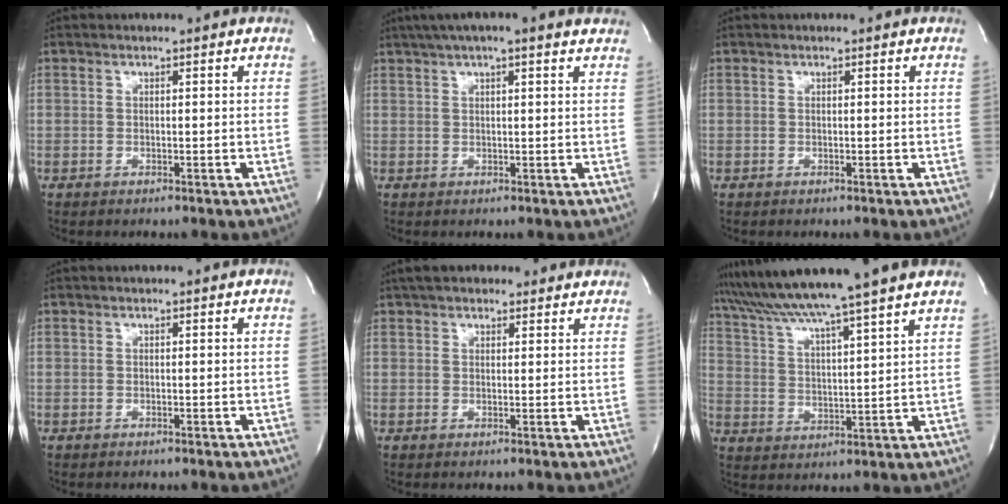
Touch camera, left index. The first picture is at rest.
{"total": 10.1, "force": [7.9, 1.5, 6.2], "torque": [-0.101, 0.040, 0.103]}
{"total": 0.0}
{"total": 0.0}
{"total": 8.2, "force": [6.8, 3.2, 3.2], "torque": [-0.043, 0.034, 0.100]}
{"total": 15.8, "force": [13.6, -2.0, 7.8], "torque": [-0.138, 0.004, 0.209]}